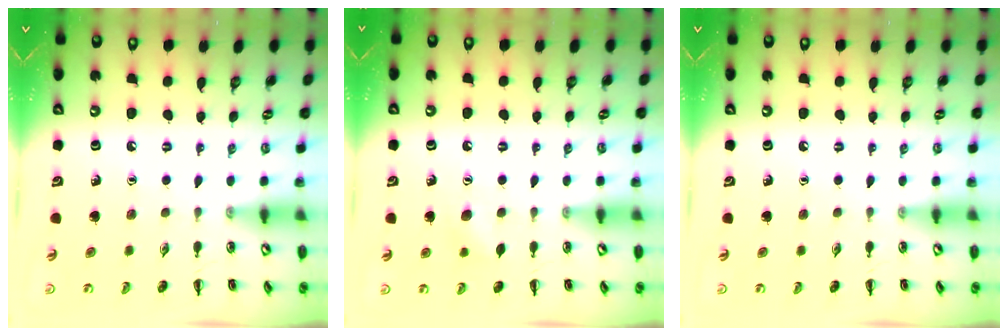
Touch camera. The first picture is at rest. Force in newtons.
{"total": 5.0, "press": 4.9, "slide": 1.3}
{"total": 0.0}